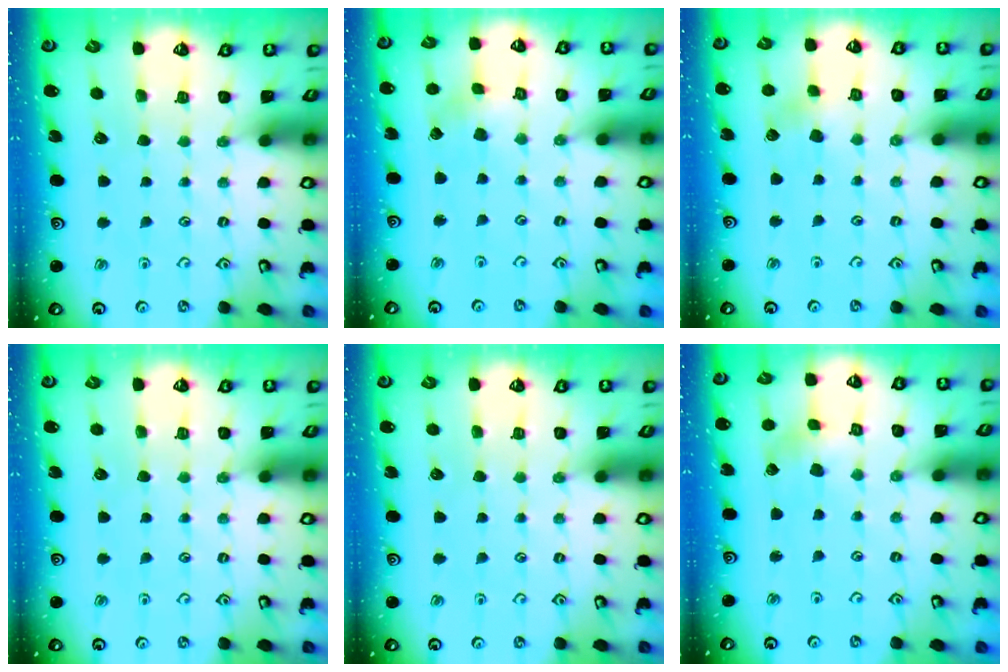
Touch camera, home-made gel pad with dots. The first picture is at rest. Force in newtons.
{"total": 2.1, "press": 2.1, "slide": 0.1}
{"total": 3.9, "press": 3.8, "slide": 0.4}
{"total": 0.0}
{"total": 0.0}
{"total": 2.2, "press": 2.2, "slide": 0.4}